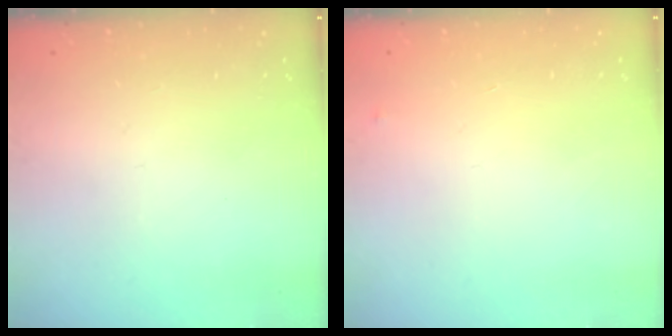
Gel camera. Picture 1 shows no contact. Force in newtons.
{"total": 2.5, "press": 2.5, "slide": 0.4}